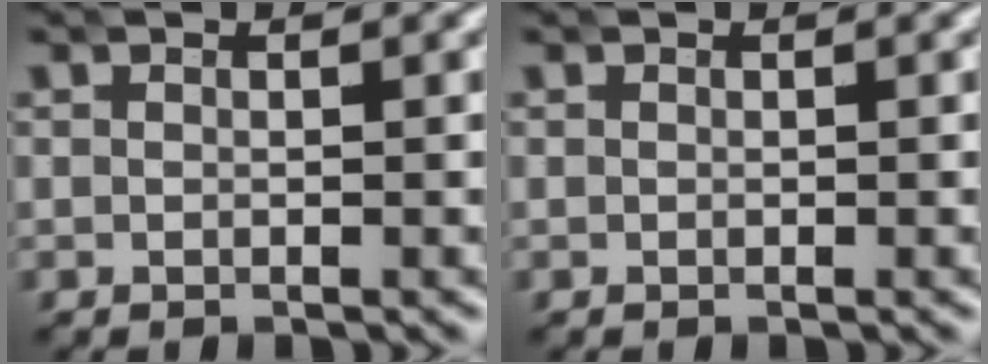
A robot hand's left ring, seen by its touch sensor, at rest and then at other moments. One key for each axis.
{"total": 0.0}